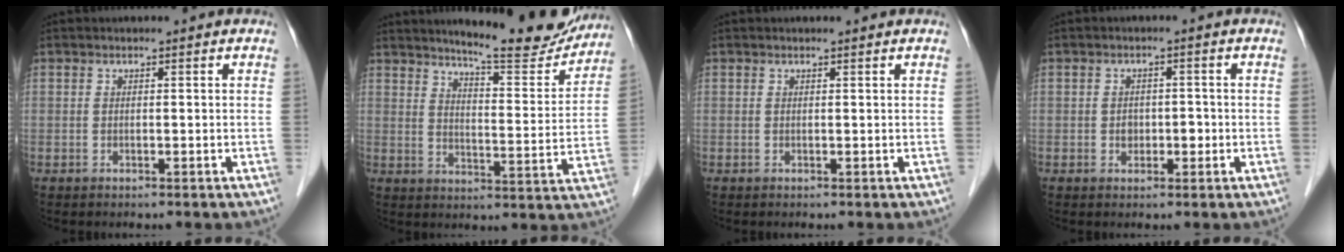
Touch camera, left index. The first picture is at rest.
{"total": 14.5, "force": [13.5, 1.4, 5.3], "torque": [-0.072, -0.037, 0.174]}
{"total": 0.5, "force": [0.5, 0.0, 0.2], "torque": [-0.006, 0.005, 0.010]}
{"total": 2.5, "force": [-0.6, 1.9, 1.5], "torque": [-0.020, 0.006, -0.005]}